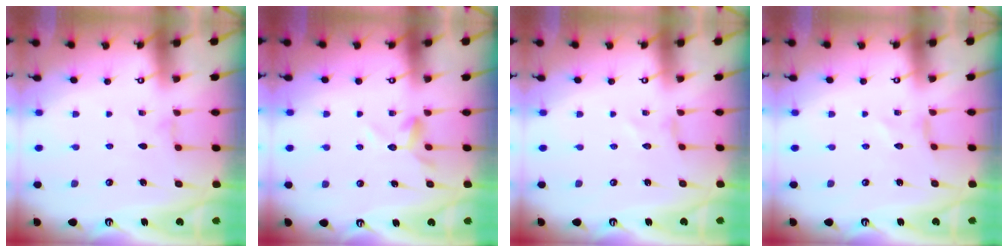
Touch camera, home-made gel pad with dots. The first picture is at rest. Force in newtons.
{"total": 5.2, "press": 5.2, "slide": 0.6}
{"total": 0.0}
{"total": 0.0}